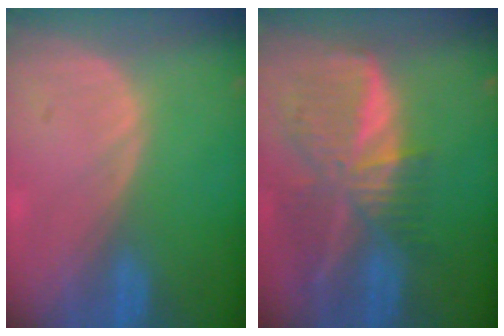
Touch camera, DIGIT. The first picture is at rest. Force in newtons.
{"total": 9.5, "press": 8.3, "slide": 4.6}